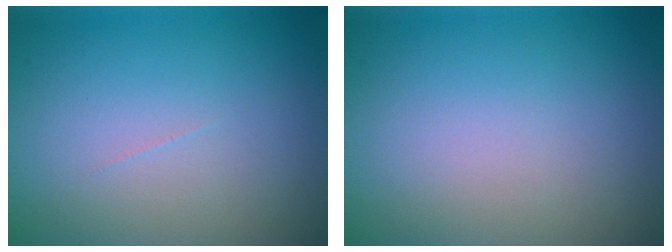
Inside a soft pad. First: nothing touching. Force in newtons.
{"total": 0.0}